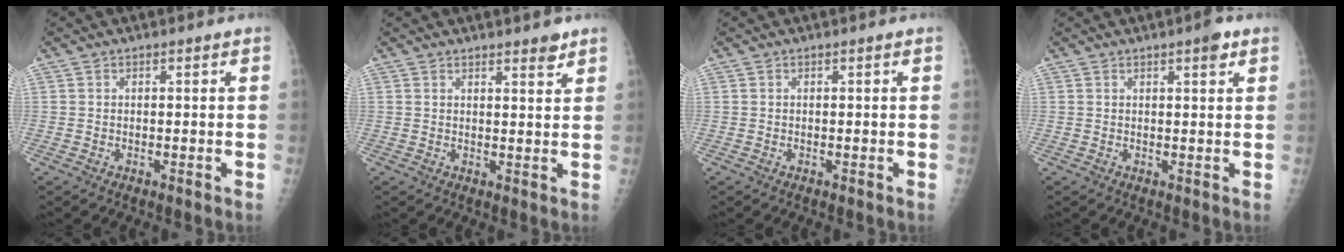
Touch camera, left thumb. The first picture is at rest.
{"total": 2.7, "force": [2.2, 0.7, 1.4], "torque": [-0.012, -0.016, 0.030]}
{"total": 0.0}
{"total": 2.6, "force": [1.5, 0.7, 2.0], "torque": [-0.023, -0.005, 0.018]}